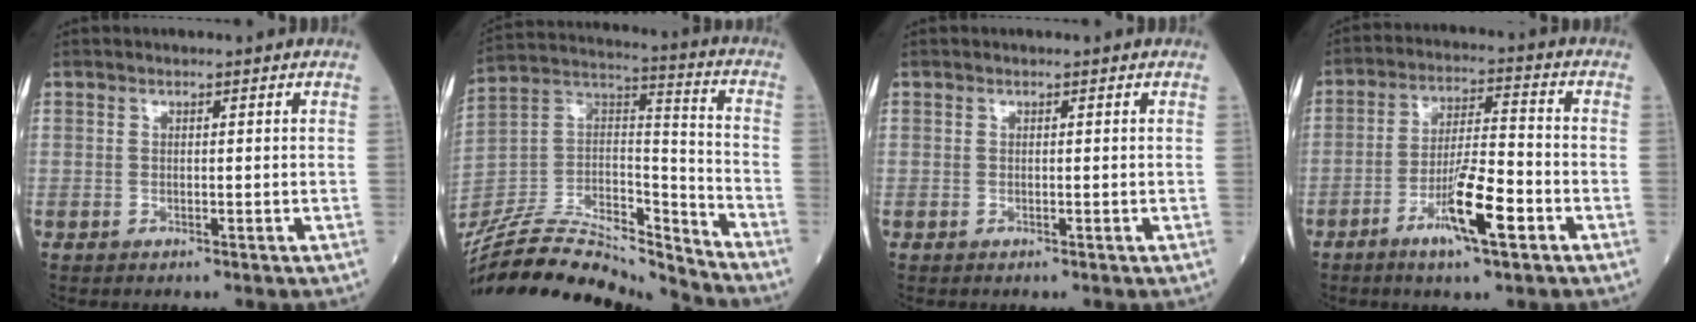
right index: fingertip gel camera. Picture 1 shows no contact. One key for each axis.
{"total": 25.9, "fx": -24.3, "fy": 3.1, "fz": 8.2, "tx": -0.193, "ty": 0.007, "tz": -0.415}
{"total": 0.0}
{"total": 9.6, "fx": -4.5, "fy": 1.2, "fz": 8.4, "tx": -0.150, "ty": -0.006, "tz": -0.079}